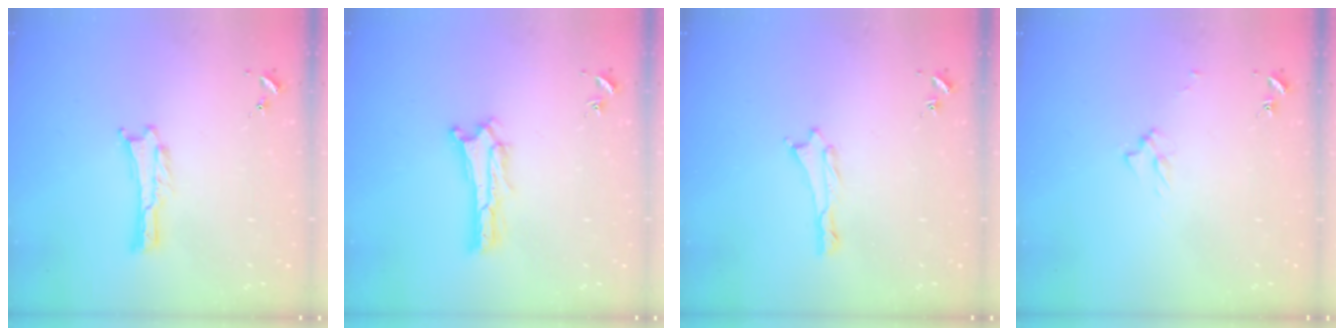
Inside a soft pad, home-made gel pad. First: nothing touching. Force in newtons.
{"total": 0.7, "press": 0.6, "slide": 0.2}
{"total": 0.6, "press": 0.5, "slide": 0.2}
{"total": 2.5, "press": 2.5, "slide": 0.4}